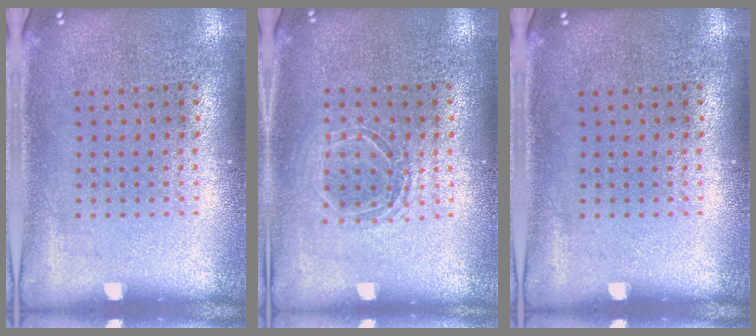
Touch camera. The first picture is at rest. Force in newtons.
{"total": 1.4, "press": 1.2, "slide": 0.7}
{"total": 0.0}